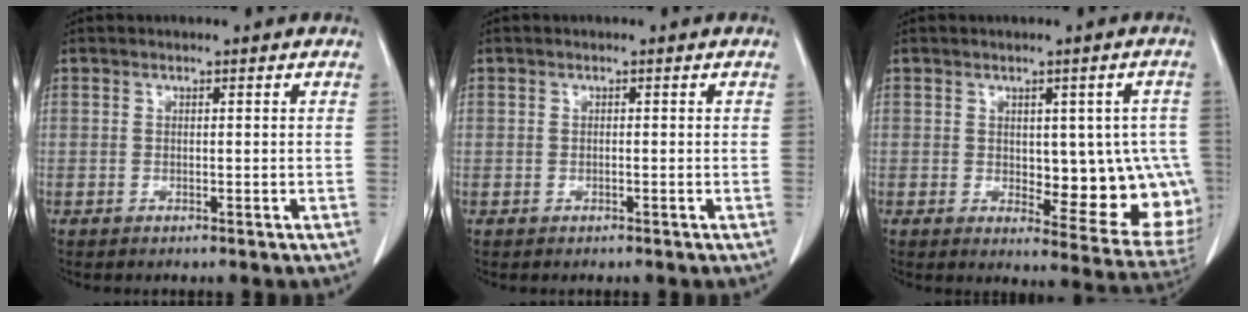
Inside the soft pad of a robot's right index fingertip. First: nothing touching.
{"total": 0.0}
{"total": 13.3, "force": [-0.7, 5.8, 12.0], "torque": [-0.113, 0.002, 0.008]}